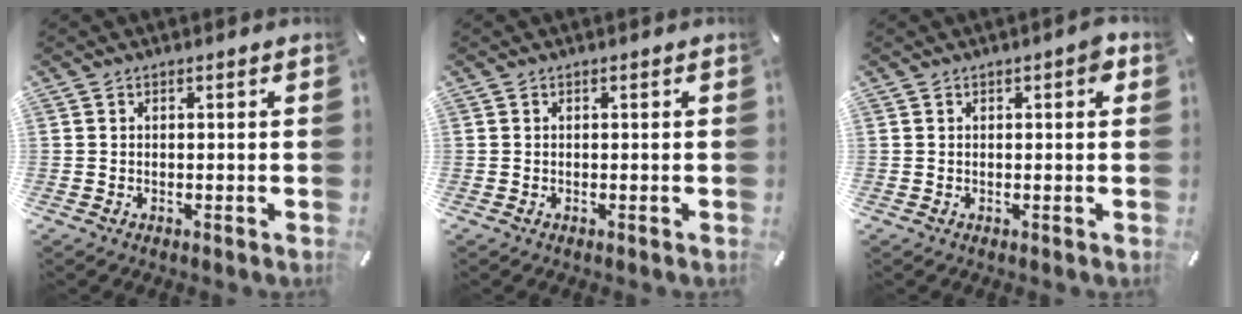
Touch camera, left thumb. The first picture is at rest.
{"total": 0.0}
{"total": 2.3, "force": [0.5, 0.7, 2.2], "torque": [-0.027, 0.001, 0.003]}